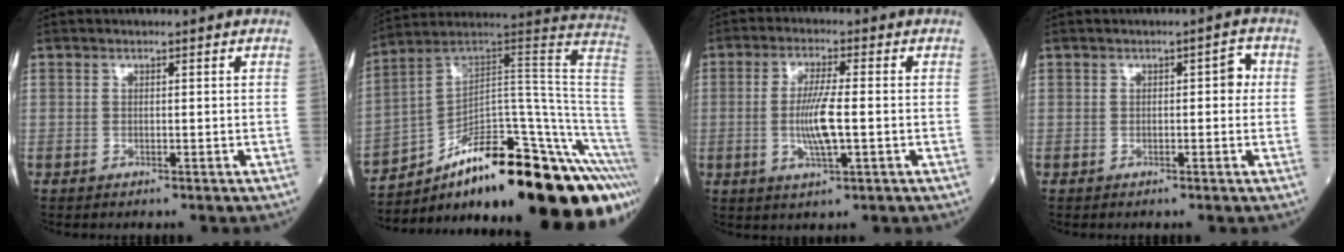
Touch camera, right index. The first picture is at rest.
{"total": 29.5, "force": [-14.9, 5.2, 24.9], "torque": [-0.240, 0.054, -0.215]}
{"total": 6.7, "force": [-0.8, 0.6, 6.6], "torque": [-0.134, -0.006, -0.014]}
{"total": 2.2, "force": [0.2, 1.0, 1.9], "torque": [-0.016, 0.009, -0.001]}